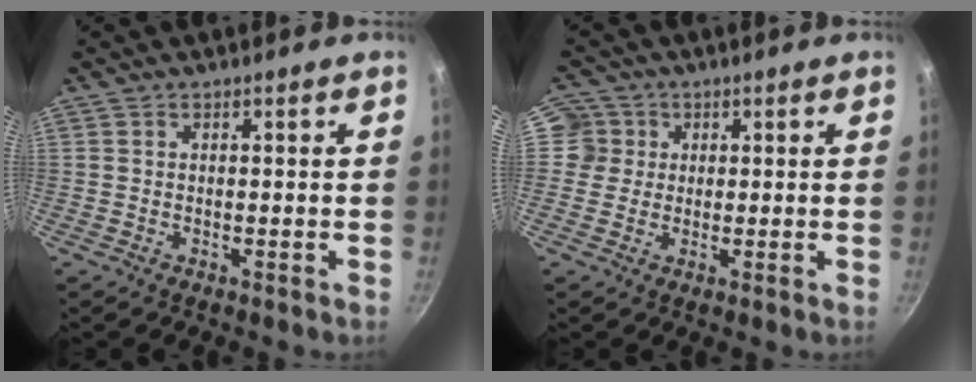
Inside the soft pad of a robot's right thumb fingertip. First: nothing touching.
{"total": 4.6, "force": [0.9, 4.5, 0.5], "torque": [0.033, 0.004, 0.005]}